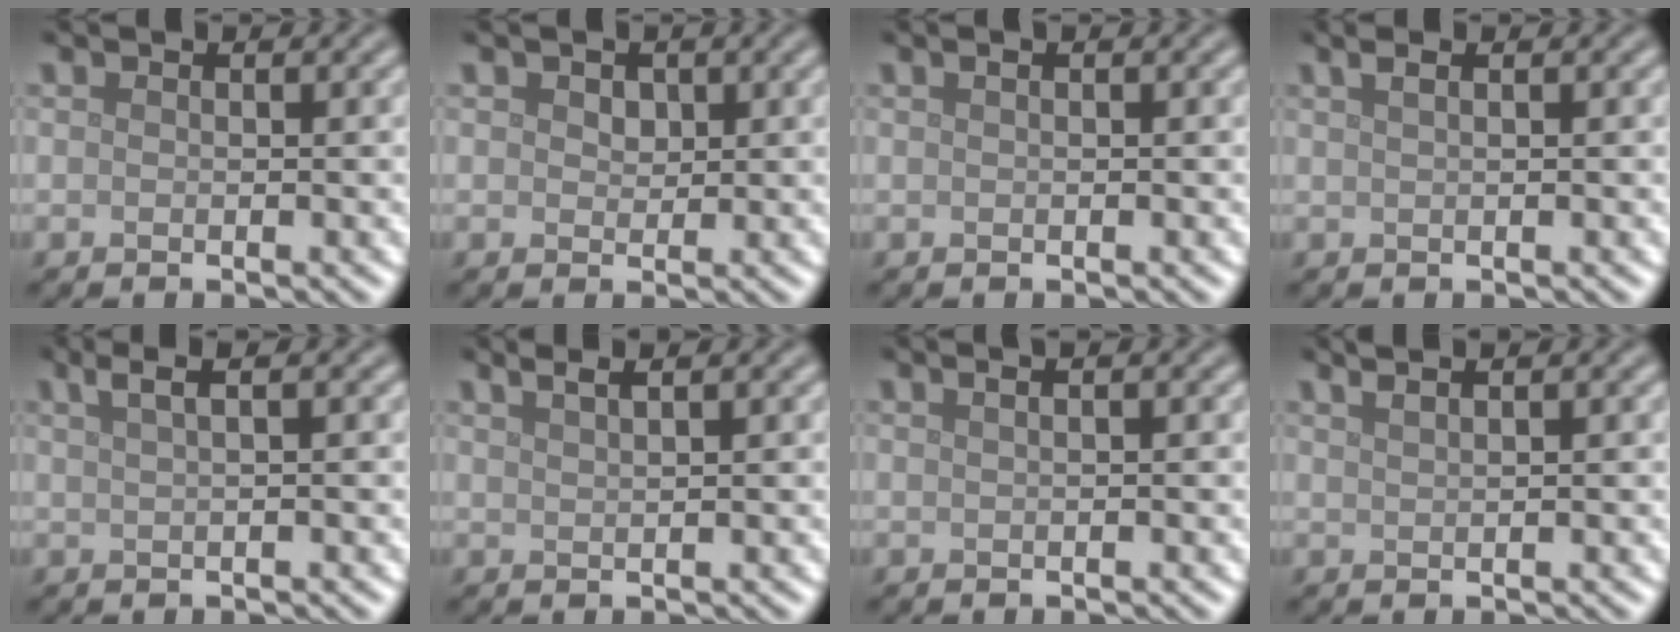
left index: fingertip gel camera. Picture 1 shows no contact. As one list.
[{"total": 1.3, "force": [0.6, 1.0, 0.6], "torque": [-0.012, -0.001, 0.009]}, {"total": 0.6, "force": [0.3, 0.2, 0.5], "torque": [-0.010, 0.004, 0.005]}, {"total": 2.1, "force": [1.2, 0.9, 1.4], "torque": [-0.016, 0.002, 0.002]}, {"total": 2.9, "force": [1.7, 0.9, 2.2], "torque": [-0.024, 0.006, 0.018]}, {"total": 3.1, "force": [2.0, 1.3, 2.0], "torque": [-0.009, 0.015, 0.004]}, {"total": 2.3, "force": [1.1, 1.1, 1.6], "torque": [-0.009, 0.012, -0.005]}, {"total": 3.0, "force": [2.1, 1.2, 1.8], "torque": [-0.009, 0.016, 0.005]}]